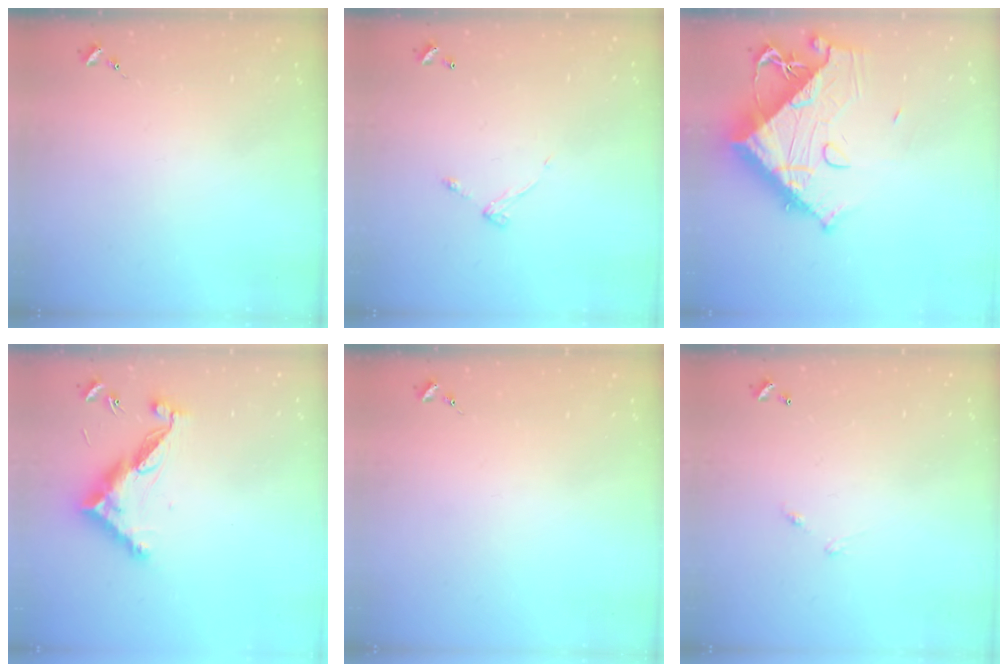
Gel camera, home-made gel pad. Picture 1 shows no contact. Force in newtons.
{"total": 5.7, "press": 5.7, "slide": 0.5}
{"total": 20.0, "press": 19.9, "slide": 2.3}
{"total": 12.4, "press": 12.4, "slide": 0.2}
{"total": 0.0}
{"total": 4.9, "press": 4.9, "slide": 0.3}